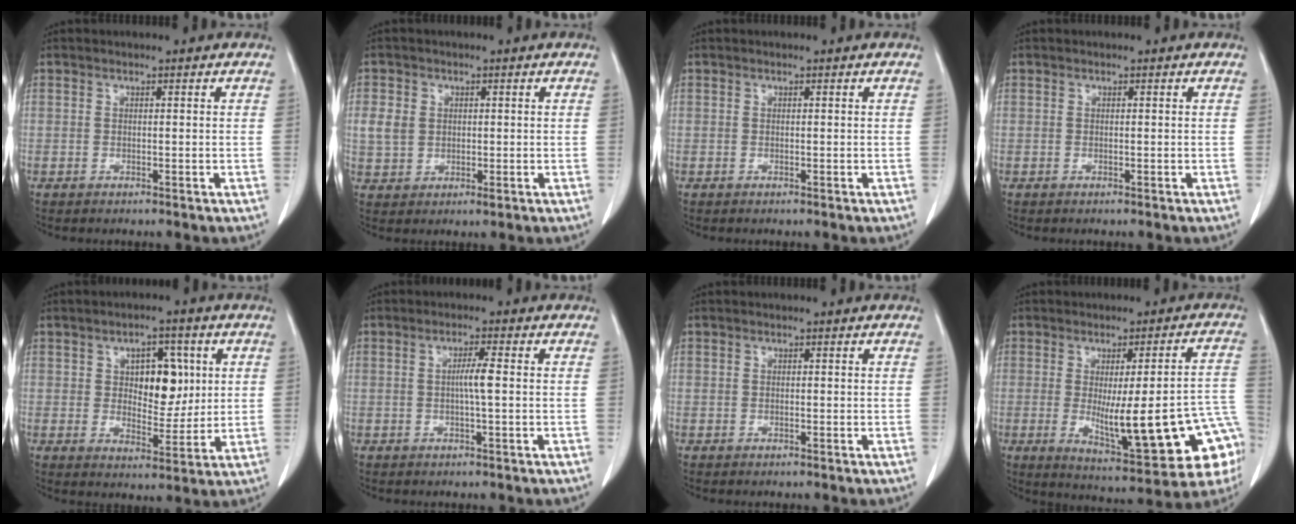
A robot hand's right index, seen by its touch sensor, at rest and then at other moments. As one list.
[{"total": 4.5, "force": [0.6, 3.7, 2.4], "torque": [-0.048, 0.002, 0.017]}, {"total": 0.0}, {"total": 0.0}, {"total": 8.0, "force": [2.2, 4.3, 6.4], "torque": [-0.089, 0.008, 0.040]}, {"total": 2.9, "force": [0.0, -0.2, 2.9], "torque": [-0.053, -0.001, -0.002]}, {"total": 0.0}, {"total": 20.0, "force": [-5.0, 3.4, 19.0], "torque": [-0.186, 0.005, -0.047]}]